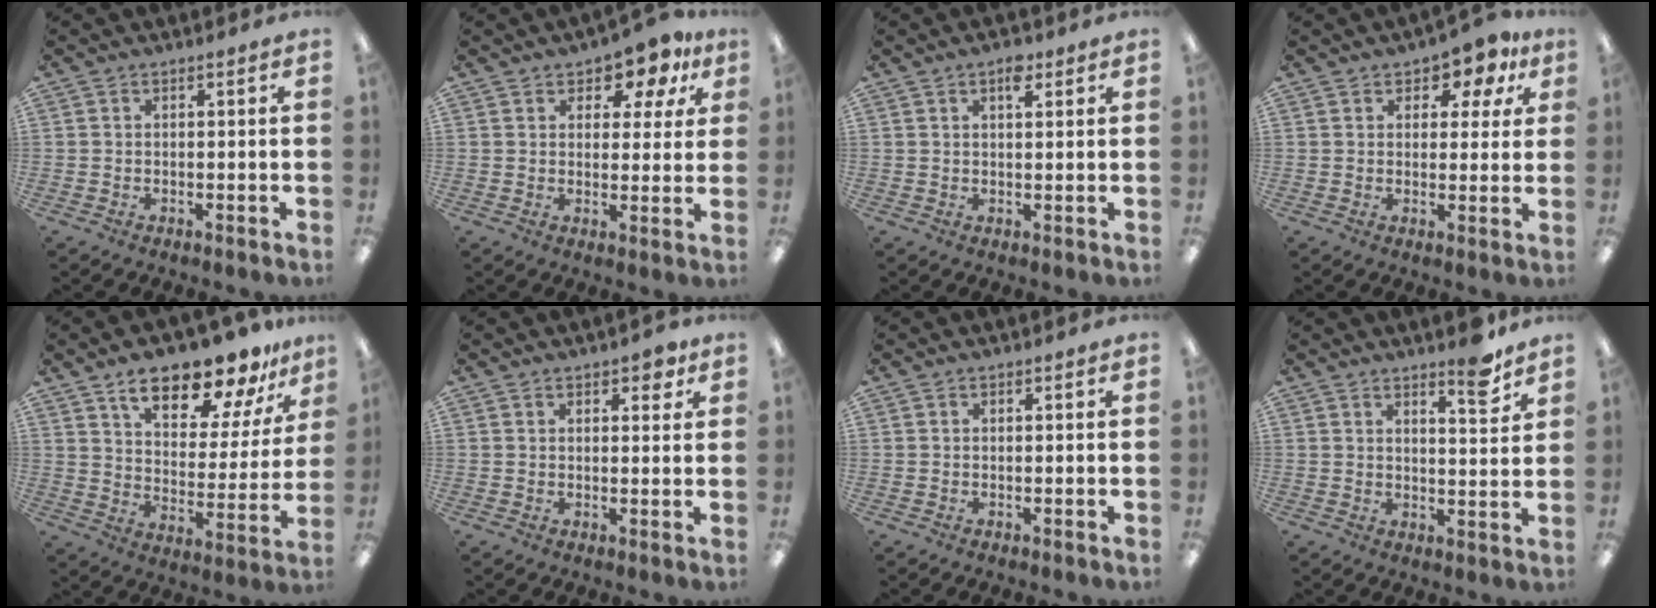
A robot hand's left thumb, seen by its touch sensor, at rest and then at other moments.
{"total": 7.1, "force": [4.9, 4.0, 3.3], "torque": [-0.038, -0.029, 0.083]}
{"total": 3.6, "force": [2.2, 1.5, 2.5], "torque": [-0.031, -0.006, 0.033]}
{"total": 5.9, "force": [3.7, 3.5, 3.0], "torque": [-0.035, -0.016, 0.060]}
{"total": 17.2, "force": [13.4, 6.0, 9.0], "torque": [-0.140, -0.083, 0.226]}
{"total": 3.1, "force": [2.0, 1.5, 1.7], "torque": [-0.012, -0.005, 0.030]}
{"total": 0.0}
{"total": 6.6, "force": [5.3, 1.4, 3.7], "torque": [-0.038, -0.041, 0.083]}